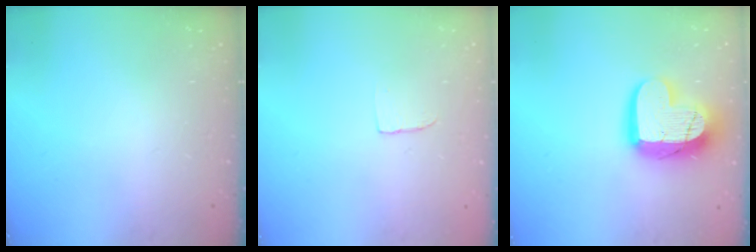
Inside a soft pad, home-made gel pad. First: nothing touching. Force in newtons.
{"total": 2.4, "press": 2.4, "slide": 0.1}
{"total": 16.1, "press": 16.1, "slide": 0.9}